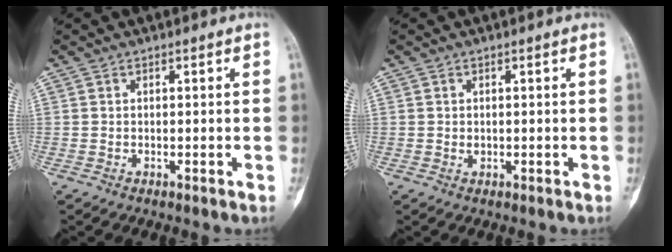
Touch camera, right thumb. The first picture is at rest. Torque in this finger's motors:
{"motor_torque": [0.51, 0.20, 0.33, -0.19, 0.02]}